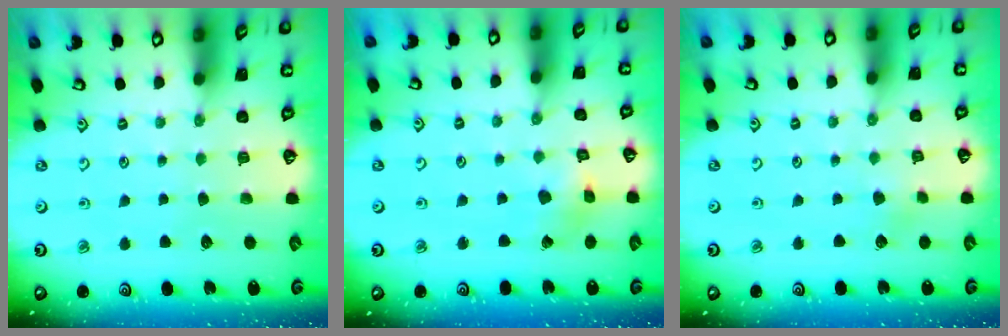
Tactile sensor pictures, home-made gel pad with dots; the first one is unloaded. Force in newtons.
{"total": 3.1, "press": 3.1, "slide": 0.5}
{"total": 2.9, "press": 2.9, "slide": 0.2}